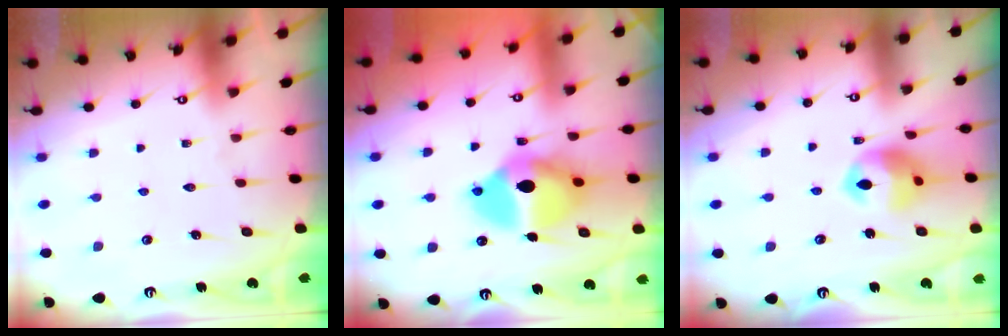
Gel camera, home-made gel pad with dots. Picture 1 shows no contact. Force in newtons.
{"total": 14.8, "press": 14.8, "slide": 0.6}
{"total": 11.6, "press": 11.5, "slide": 1.7}